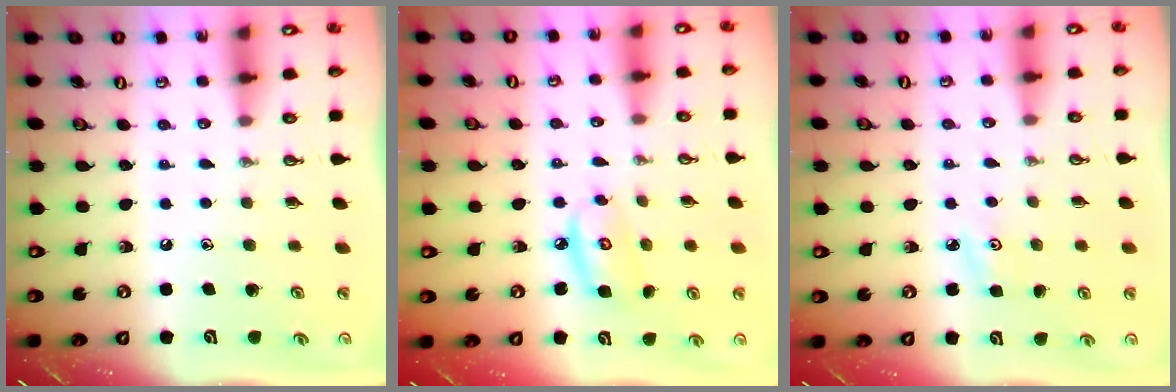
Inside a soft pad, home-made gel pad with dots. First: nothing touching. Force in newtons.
{"total": 5.8, "press": 5.8, "slide": 0.4}
{"total": 3.0, "press": 3.0, "slide": 0.4}